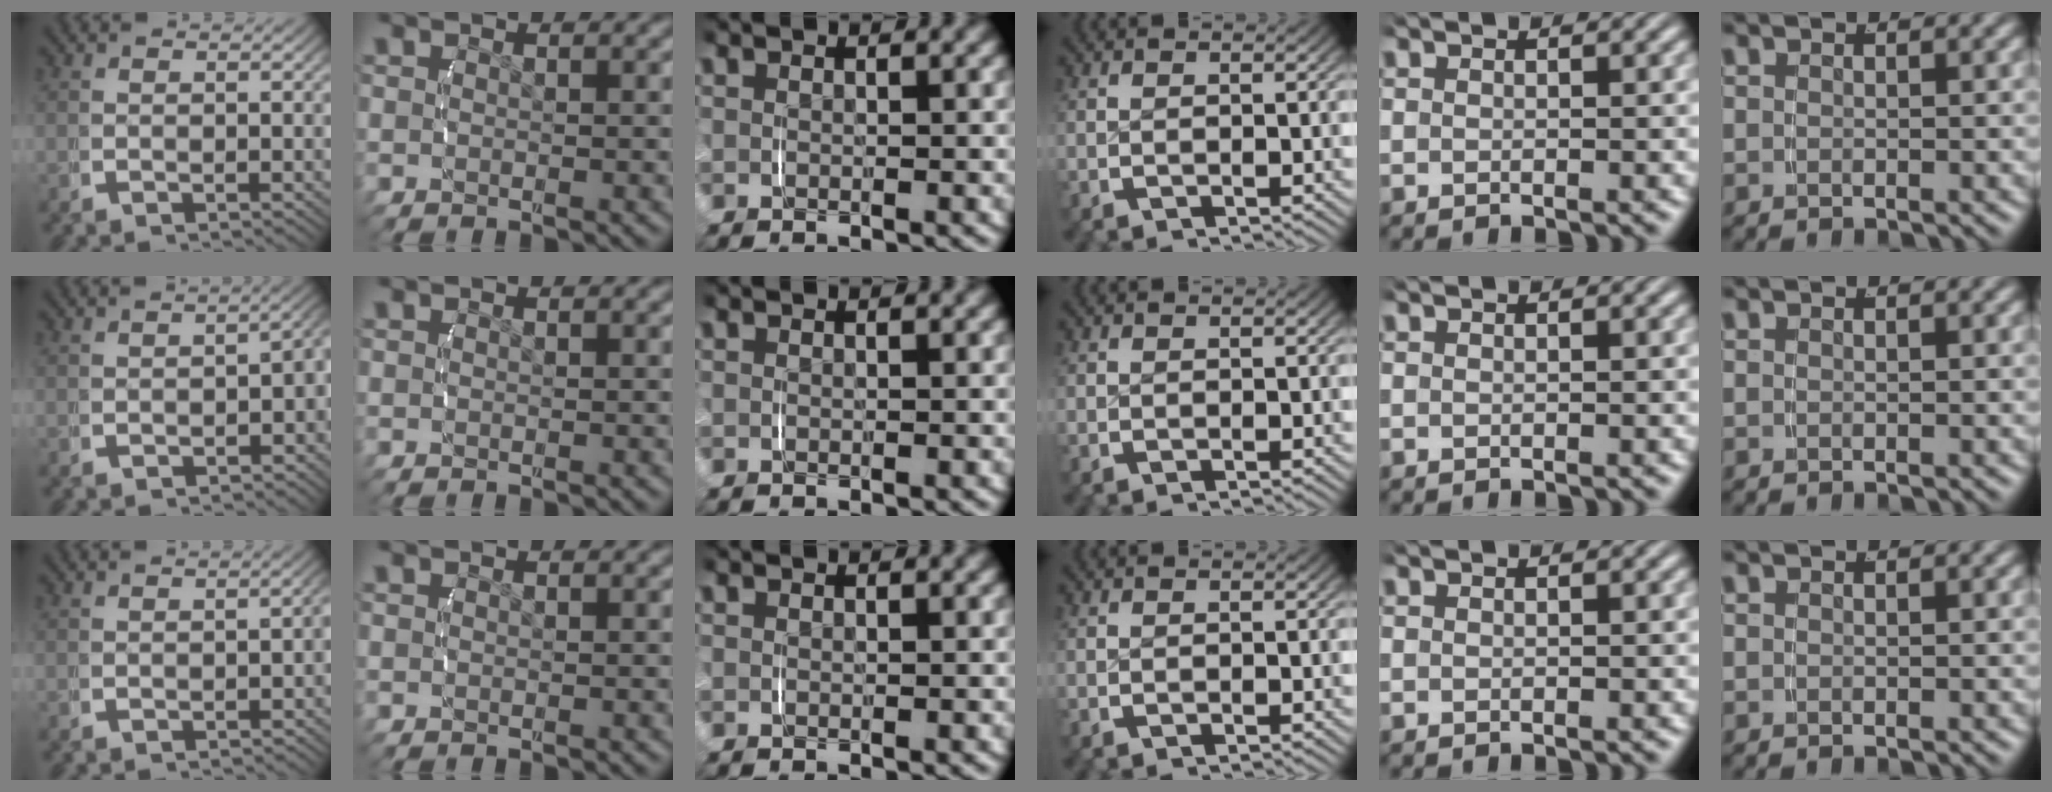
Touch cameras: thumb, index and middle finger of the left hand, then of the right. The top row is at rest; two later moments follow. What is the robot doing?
{"motion": "lift_and_place", "object": "string"}